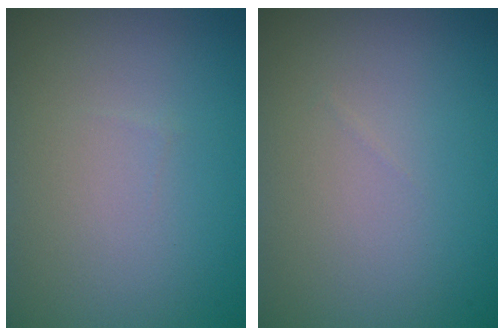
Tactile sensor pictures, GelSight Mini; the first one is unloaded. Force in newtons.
{"total": 0.0}